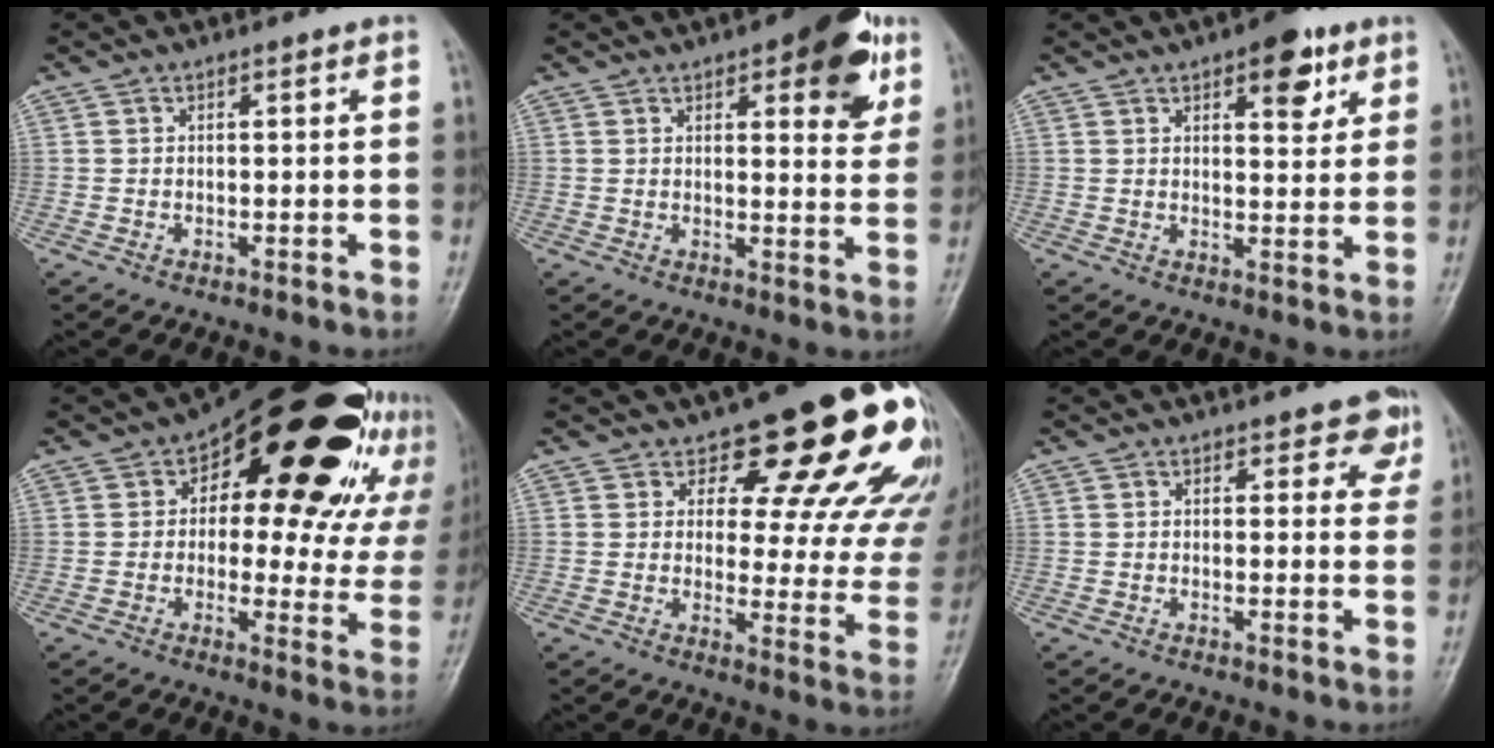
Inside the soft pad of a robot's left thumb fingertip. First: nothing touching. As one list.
[{"total": 12.3, "force": [5.9, 4.8, 9.6], "torque": [-0.084, -0.019, 0.067]}, {"total": 7.8, "force": [4.1, 3.6, 5.6], "torque": [-0.047, -0.016, 0.049]}, {"total": 27.2, "force": [11.7, 13.4, 20.5], "torque": [-0.225, 0.011, 0.162]}, {"total": 20.8, "force": [14.6, 8.2, 12.4], "torque": [-0.105, -0.086, 0.170]}, {"total": 4.0, "force": [2.9, 2.4, 1.2], "torque": [0.021, -0.018, 0.020]}]